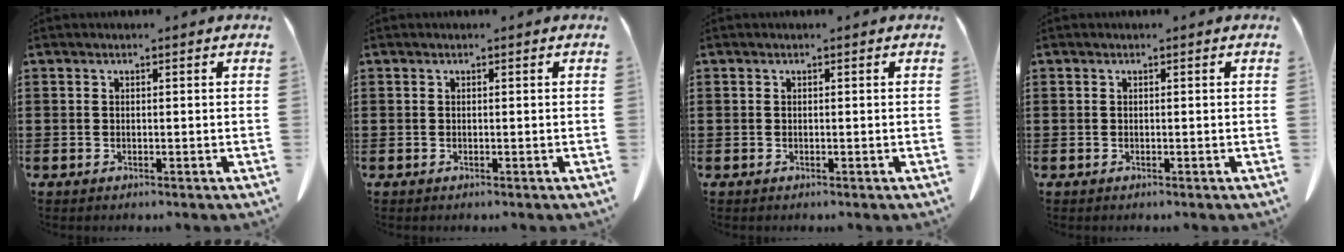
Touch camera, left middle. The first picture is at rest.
{"total": 0.0}
{"total": 0.0}
{"total": 0.0}